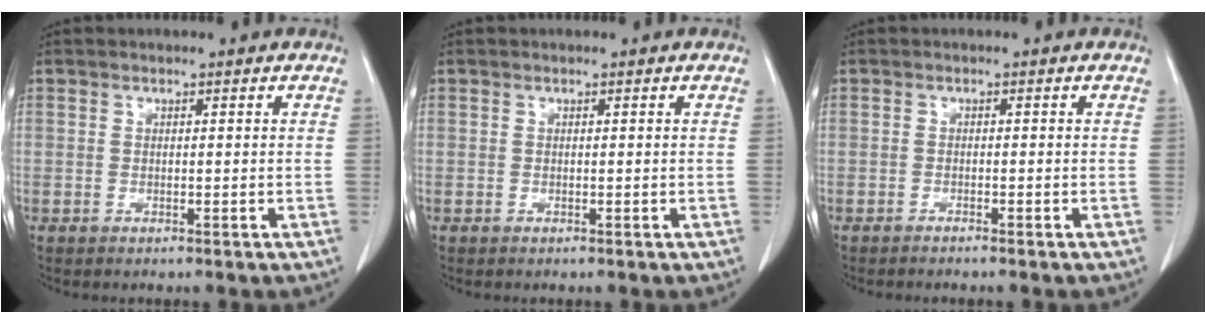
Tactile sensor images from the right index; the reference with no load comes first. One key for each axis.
{"total": 0.0}
{"total": 1.9, "fx": -1.6, "fy": -0.1, "fz": 0.9, "tx": -0.013, "ty": 0.001, "tz": -0.020}